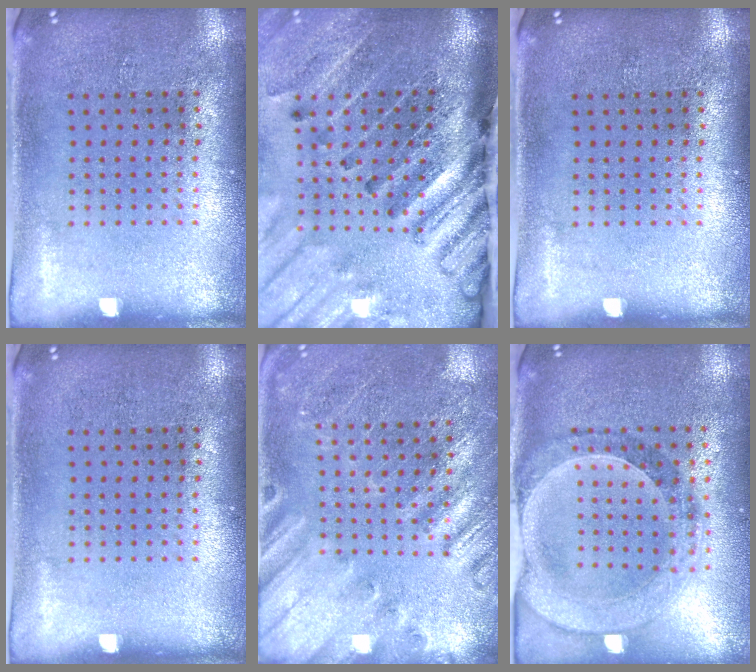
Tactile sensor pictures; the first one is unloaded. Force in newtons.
{"total": 4.7, "press": 3.4, "slide": 3.2}
{"total": 0.0}
{"total": 0.0}
{"total": 2.4, "press": 2.4, "slide": 0.5}
{"total": 1.5, "press": 1.5, "slide": 0.3}